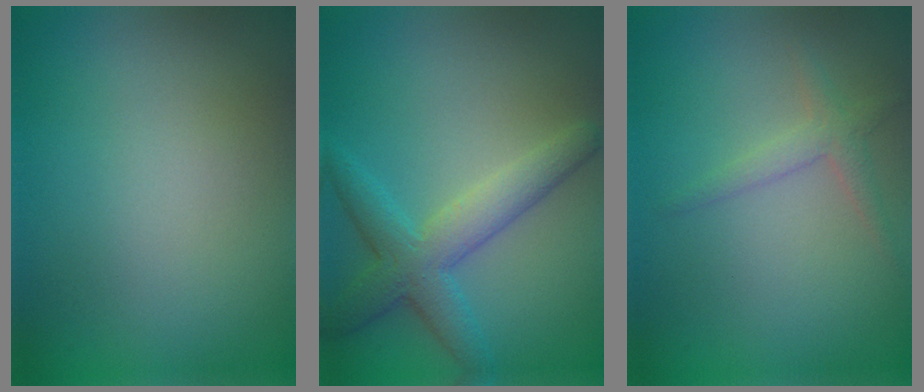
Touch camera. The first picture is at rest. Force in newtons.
{"total": 4.5, "press": 4.5, "slide": 0.1}
{"total": 1.7, "press": 1.6, "slide": 0.1}